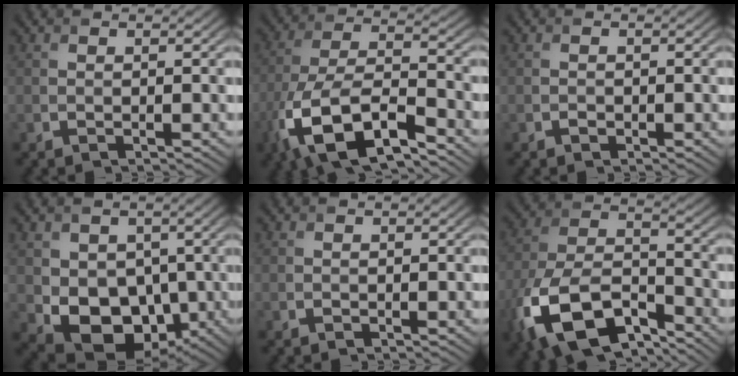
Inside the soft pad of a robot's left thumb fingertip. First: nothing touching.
{"total": 13.9, "force": [-7.7, 5.5, 10.2], "torque": [-0.217, -0.018, -0.157]}
{"total": 0.6, "force": [-0.4, 0.5, 0.2], "torque": [-0.003, -0.003, -0.007]}
{"total": 9.1, "force": [-1.0, 6.9, 5.8], "torque": [-0.111, -0.028, -0.018]}
{"total": 0.0}
{"total": 15.8, "force": [-9.1, 7.8, 10.3], "torque": [-0.239, -0.034, -0.181]}